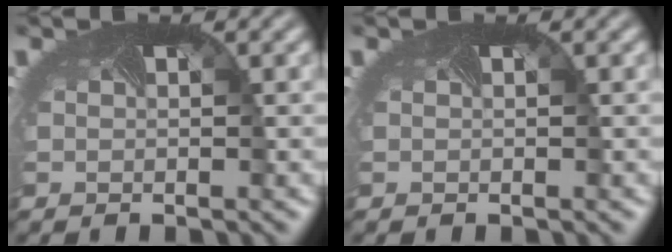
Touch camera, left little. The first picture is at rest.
{"total": 0.0}